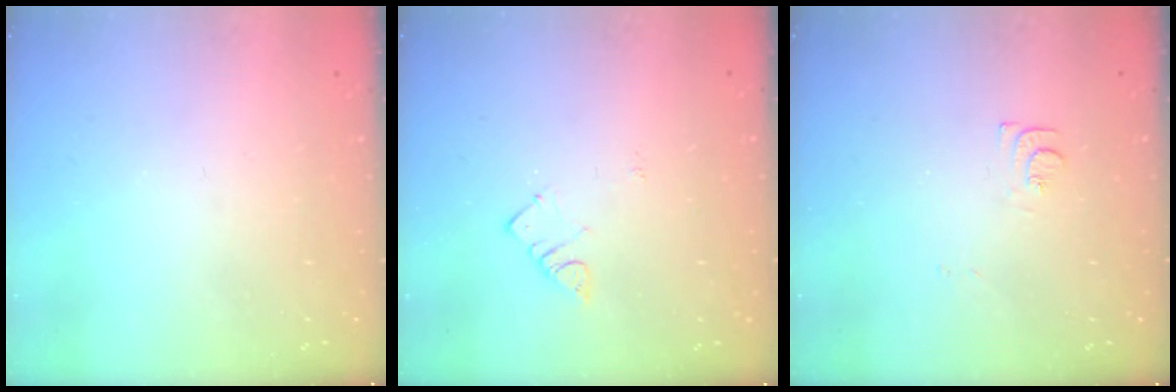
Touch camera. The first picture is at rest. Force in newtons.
{"total": 3.2, "press": 3.1, "slide": 0.4}
{"total": 7.1, "press": 7.1, "slide": 0.7}